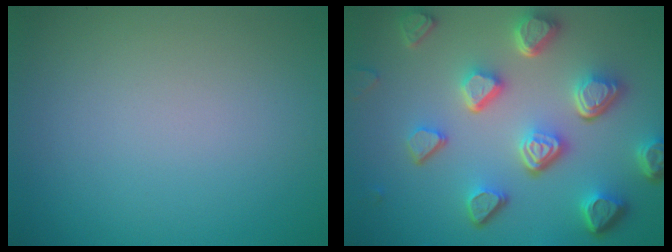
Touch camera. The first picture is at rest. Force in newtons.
{"total": 7.6, "press": 5.5, "slide": 5.1}